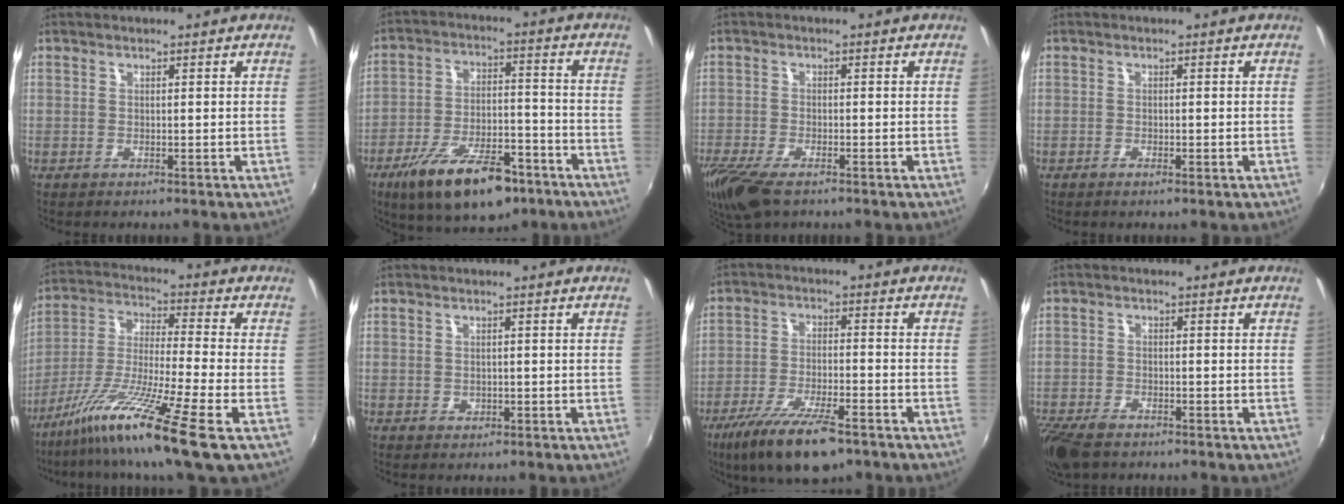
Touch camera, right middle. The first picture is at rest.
{"total": 17.2, "force": [-11.0, 6.6, 11.5], "torque": [-0.215, -0.017, -0.172]}
{"total": 8.8, "force": [-6.3, 2.8, 5.5], "torque": [-0.135, -0.037, -0.122]}
{"total": 1.0, "force": [-0.7, 0.2, 0.7], "torque": [-0.011, -0.001, -0.012]}
{"total": 15.7, "force": [-9.6, -0.7, 12.4], "torque": [-0.247, -0.030, -0.180]}
{"total": 0.9, "force": [-0.2, 0.8, 0.3], "torque": [-0.001, -0.001, -0.003]}
{"total": 14.0, "force": [-9.5, 4.2, 9.4], "torque": [-0.196, -0.030, -0.164]}
{"total": 8.0, "force": [-6.2, 2.9, 4.1], "torque": [-0.114, -0.034, -0.120]}